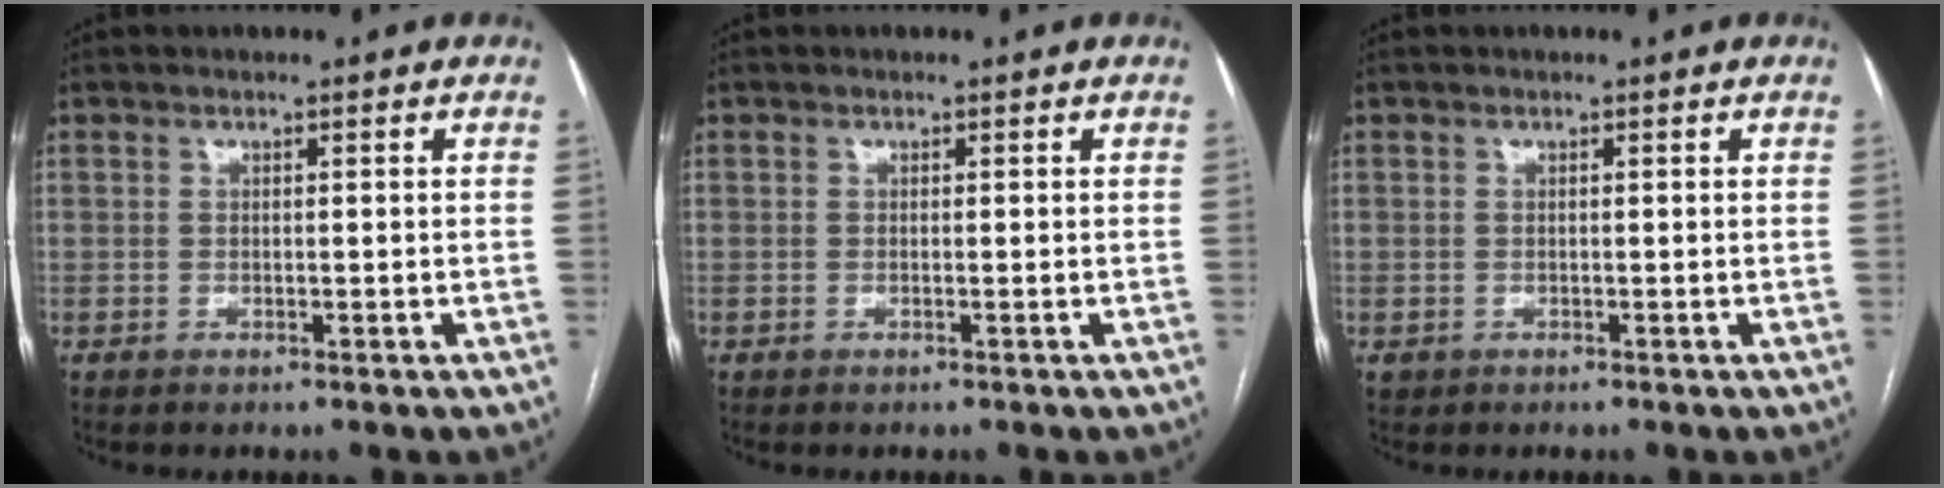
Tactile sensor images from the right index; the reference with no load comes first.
{"total": 0.0}
{"total": 0.5, "force": [-0.1, 0.5, 0.0], "torque": [-0.003, 0.004, 0.002]}